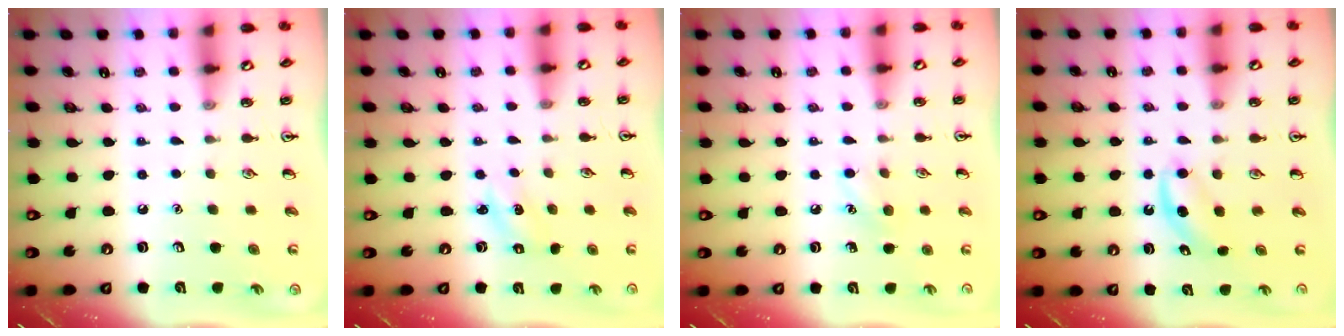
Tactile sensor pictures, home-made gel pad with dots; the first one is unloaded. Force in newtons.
{"total": 1.5, "press": 1.4, "slide": 0.4}
{"total": 6.4, "press": 6.2, "slide": 1.5}
{"total": 4.1, "press": 3.8, "slide": 1.3}